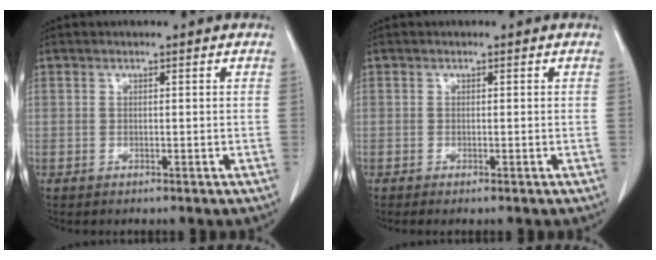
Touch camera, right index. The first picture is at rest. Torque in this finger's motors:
{"motor_torque": [0.02, -0.01, -0.07, 0.02]}